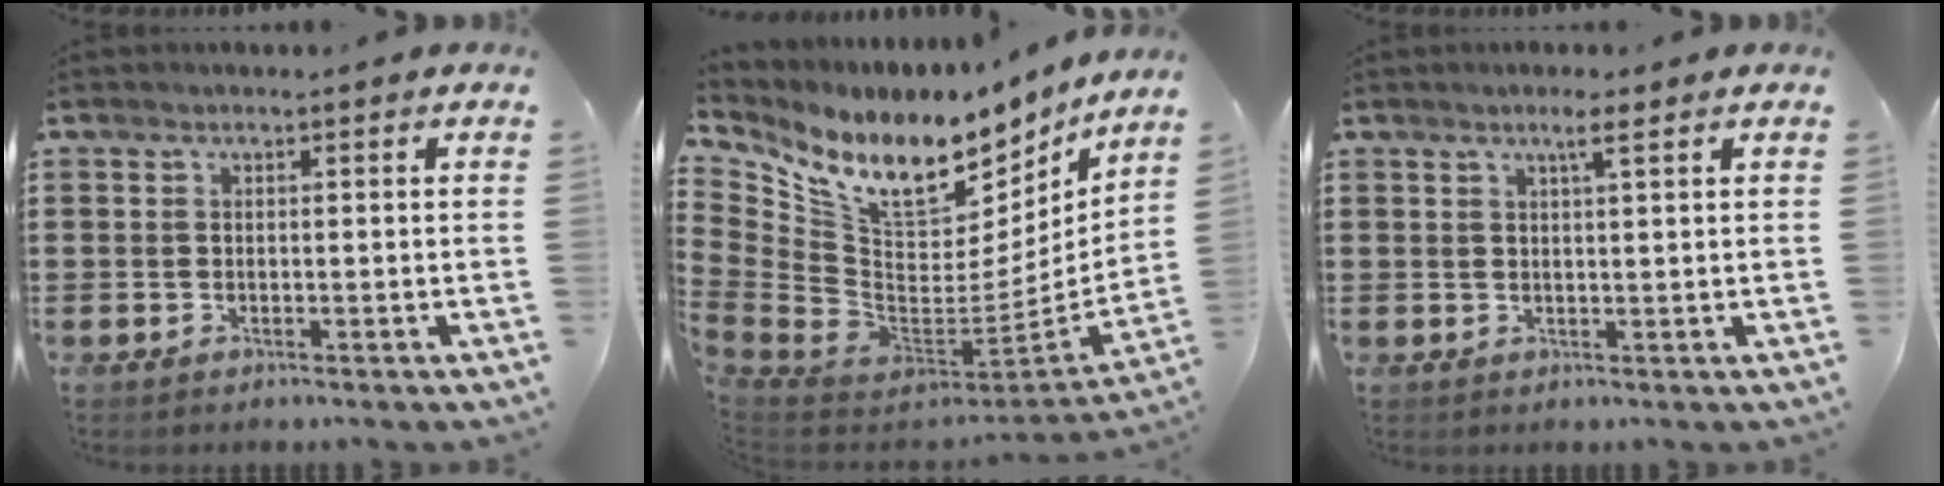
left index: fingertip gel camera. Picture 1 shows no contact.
{"total": 11.2, "force": [7.7, 5.2, 6.3], "torque": [-0.144, -0.065, 0.137]}
{"total": 2.3, "force": [1.5, 0.1, 1.8], "torque": [-0.039, 0.001, 0.025]}